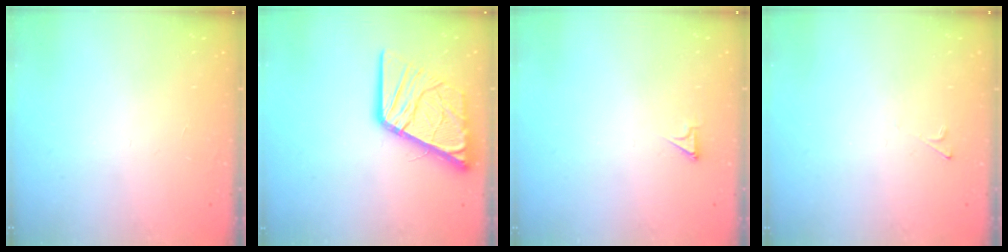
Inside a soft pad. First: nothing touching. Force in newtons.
{"total": 16.0, "press": 15.9, "slide": 2.1}
{"total": 2.2, "press": 2.2, "slide": 0.3}
{"total": 1.9, "press": 1.9, "slide": 0.4}